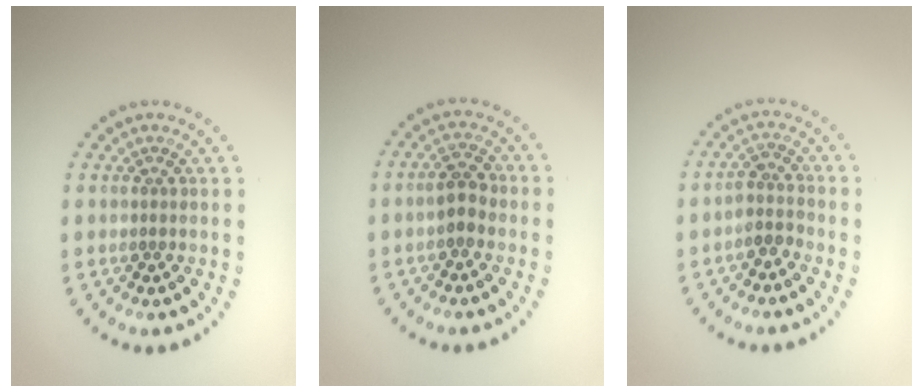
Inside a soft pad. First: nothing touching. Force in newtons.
{"total": 2.2, "press": 2.1, "slide": 0.4}
{"total": 1.9, "press": 1.5, "slide": 1.2}